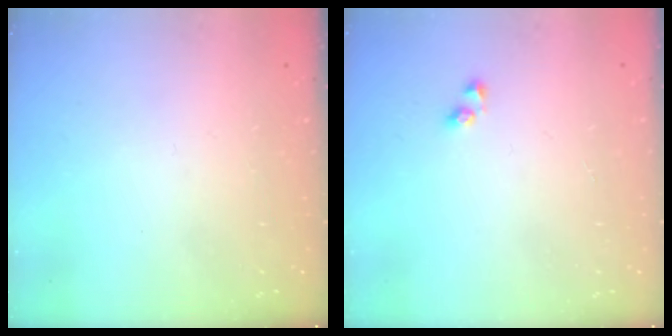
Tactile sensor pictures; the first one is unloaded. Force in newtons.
{"total": 2.4, "press": 2.0, "slide": 1.3}